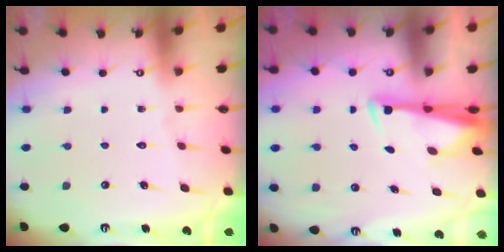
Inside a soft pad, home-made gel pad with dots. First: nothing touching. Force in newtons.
{"total": 3.4, "press": 3.3, "slide": 0.7}